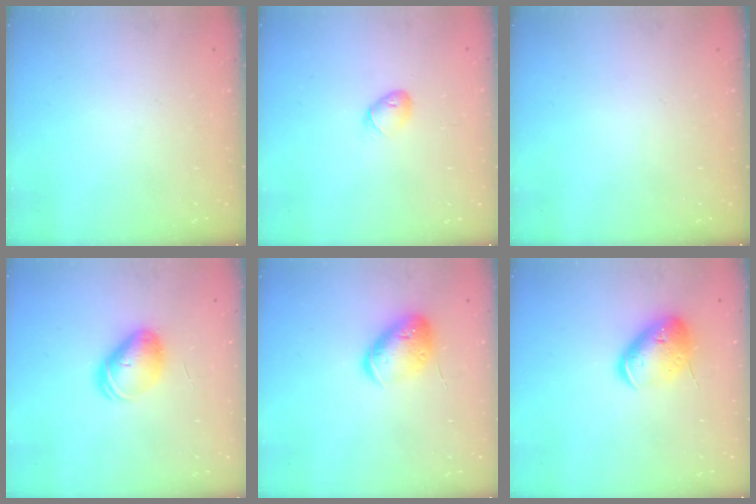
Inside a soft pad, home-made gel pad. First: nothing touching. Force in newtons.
{"total": 4.5, "press": 4.4, "slide": 1.1}
{"total": 0.0}
{"total": 8.5, "press": 8.5, "slide": 1.0}
{"total": 14.4, "press": 14.2, "slide": 2.0}
{"total": 14.5, "press": 14.3, "slide": 2.2}